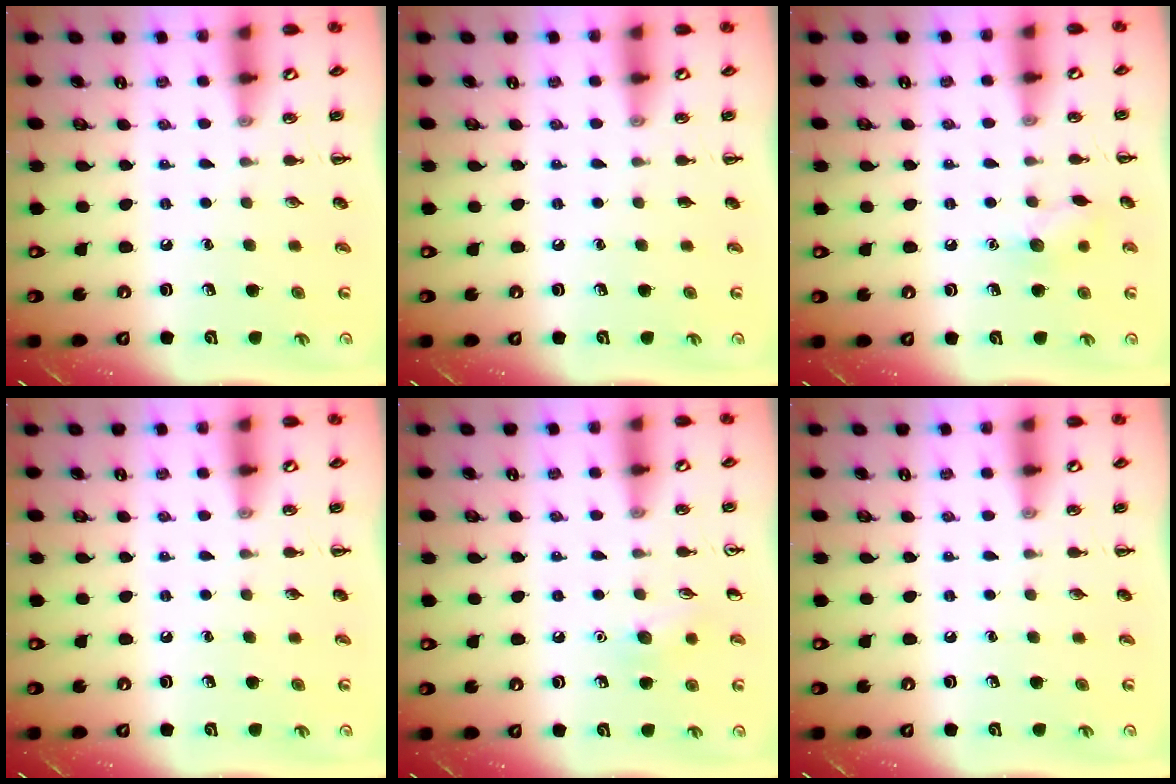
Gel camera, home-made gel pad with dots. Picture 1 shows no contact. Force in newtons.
{"total": 0.0}
{"total": 7.2, "press": 7.1, "slide": 1.4}
{"total": 0.0}
{"total": 6.7, "press": 6.4, "slide": 2.1}
{"total": 0.0}